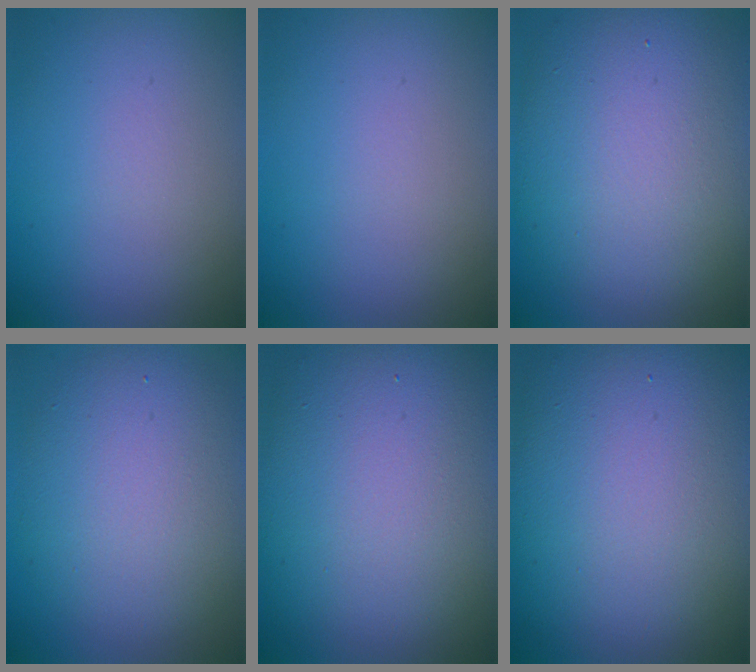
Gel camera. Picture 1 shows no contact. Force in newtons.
{"total": 0.0}
{"total": 11.7, "press": 11.6, "slide": 1.3}
{"total": 7.8, "press": 7.8, "slide": 0.1}
{"total": 15.2, "press": 15.2, "slide": 0.8}
{"total": 16.5, "press": 16.5, "slide": 0.3}